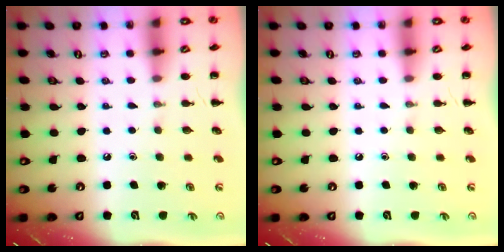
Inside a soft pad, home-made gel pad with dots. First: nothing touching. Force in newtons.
{"total": 0.0}